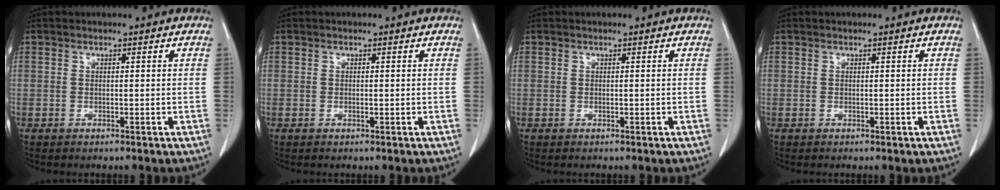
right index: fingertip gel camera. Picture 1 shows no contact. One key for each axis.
{"total": 0.0}
{"total": 0.0}
{"total": 0.0}